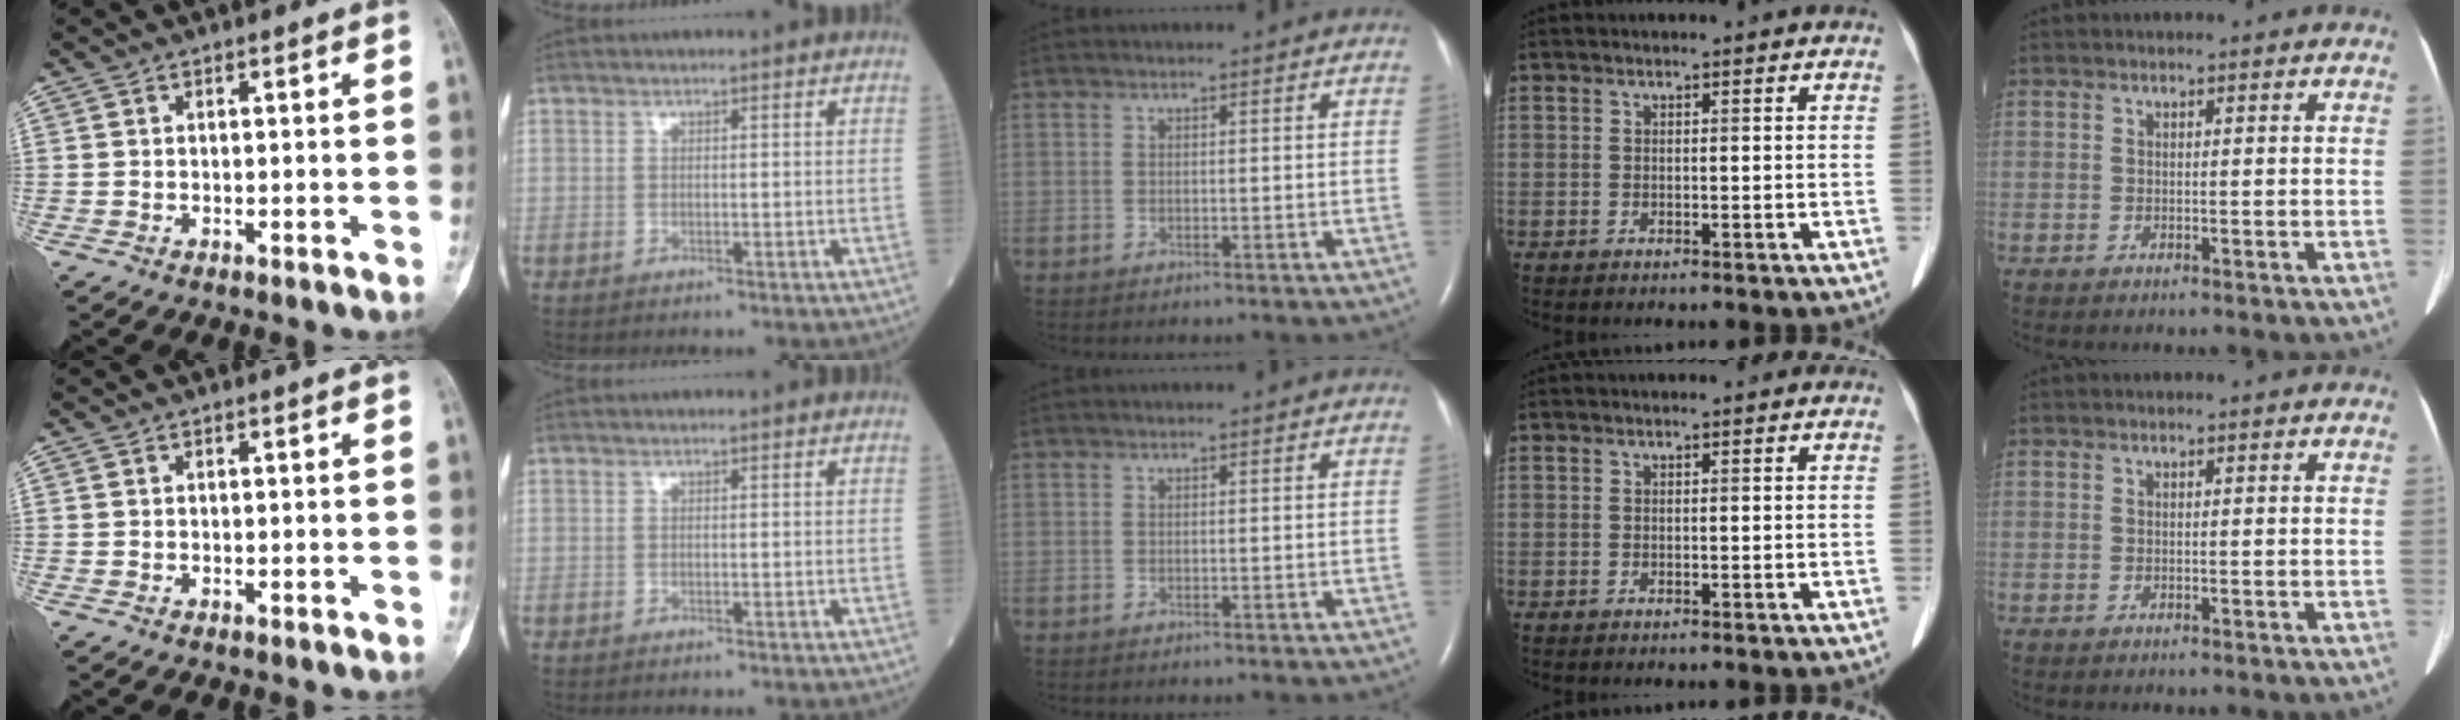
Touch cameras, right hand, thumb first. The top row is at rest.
{}